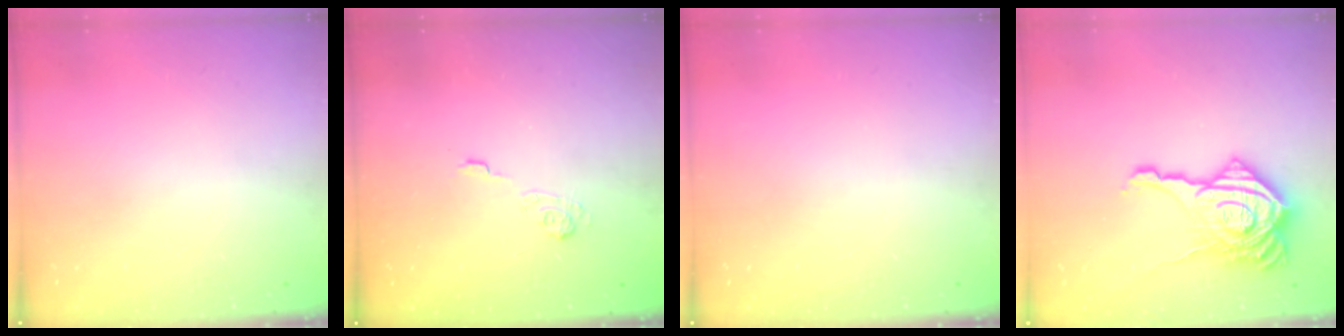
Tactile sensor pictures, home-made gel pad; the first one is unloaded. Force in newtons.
{"total": 2.2, "press": 1.8, "slide": 1.3}
{"total": 0.0}
{"total": 21.5, "press": 21.4, "slide": 1.7}